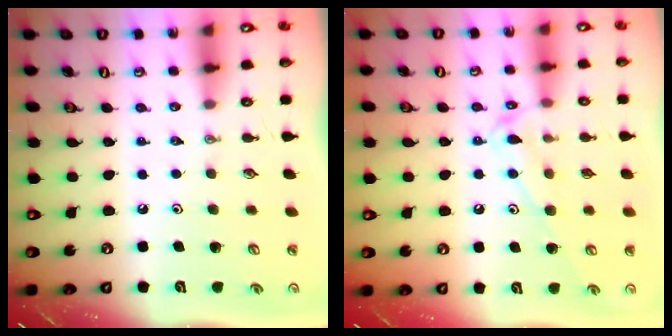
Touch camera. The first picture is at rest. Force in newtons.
{"total": 11.9, "press": 11.9, "slide": 0.7}